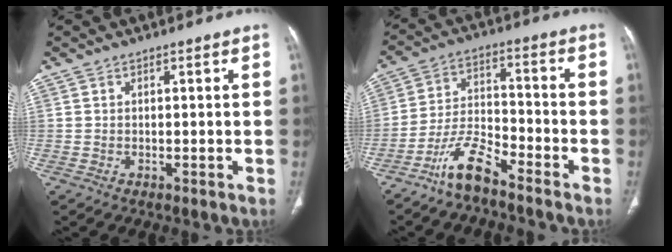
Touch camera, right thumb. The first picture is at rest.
{"total": 8.6, "force": [-6.7, 2.4, 4.9], "torque": [-0.100, 0.051, -0.133]}